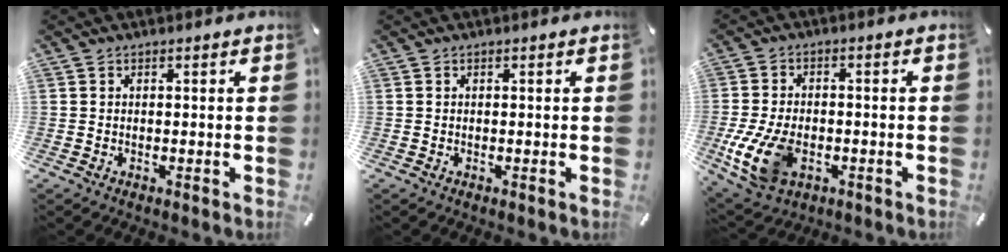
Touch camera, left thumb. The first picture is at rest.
{"total": 0.0}
{"total": 11.8, "force": [-3.6, 7.4, 8.5], "torque": [-0.195, -0.001, -0.063]}